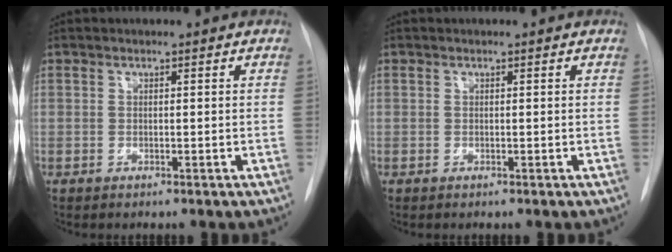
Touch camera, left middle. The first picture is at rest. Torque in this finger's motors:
{"motor_torque": [0.08, -0.12, 0.09, 0.00]}